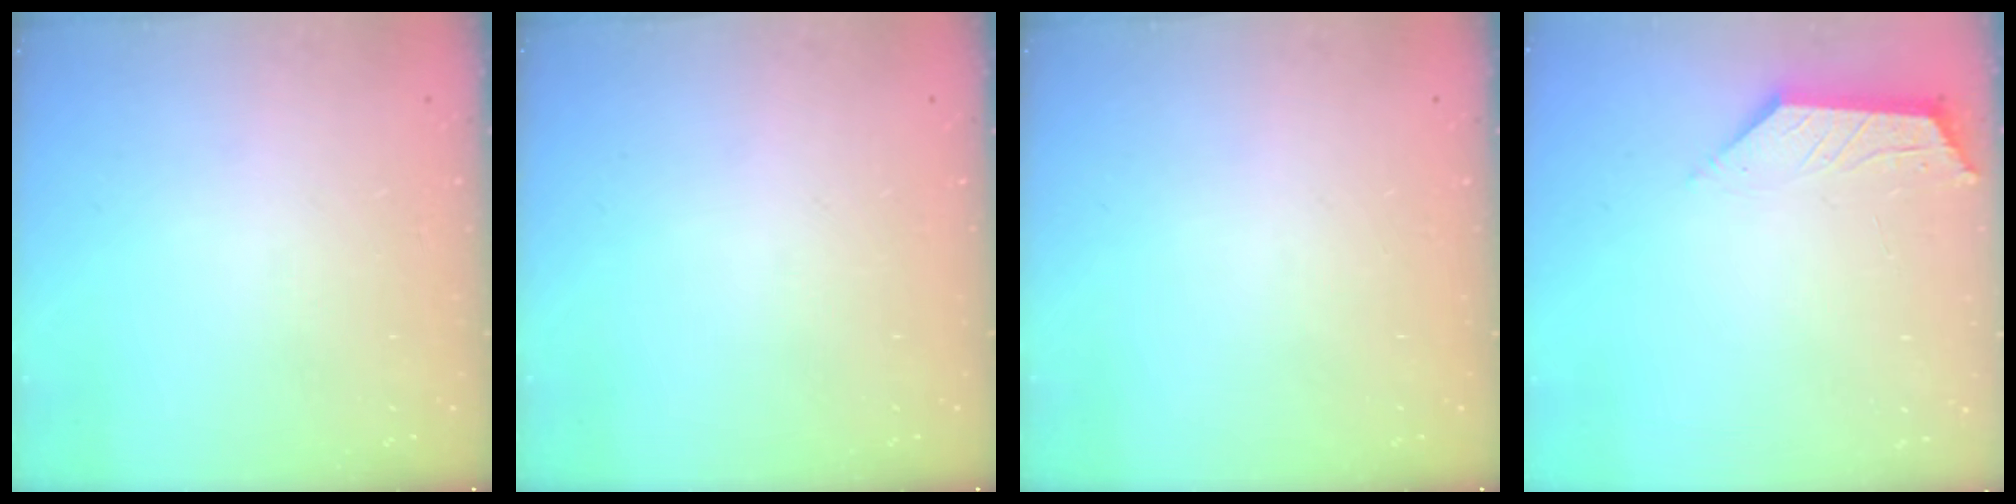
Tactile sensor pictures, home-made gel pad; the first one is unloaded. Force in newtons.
{"total": 0.0}
{"total": 0.0}
{"total": 2.5, "press": 2.4, "slide": 0.5}